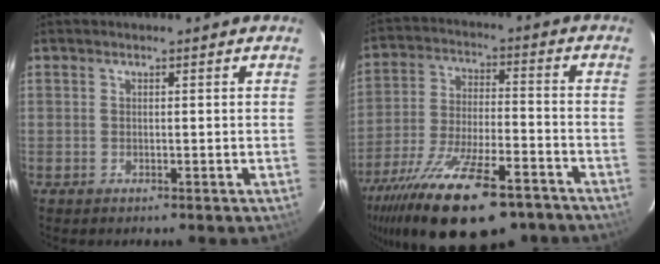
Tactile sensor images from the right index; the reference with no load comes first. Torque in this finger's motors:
{"motor_torque": [1.86, -0.28, 1.06, 0.21]}